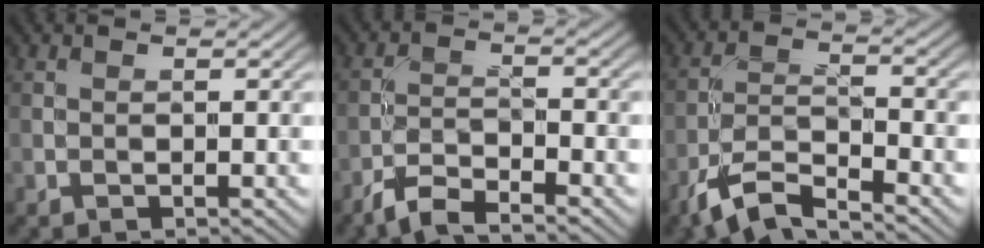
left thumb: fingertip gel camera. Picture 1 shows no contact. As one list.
[{"total": 4.5, "force": [-3.8, 0.9, 2.3], "torque": [-0.048, -0.002, -0.080]}, {"total": 7.2, "force": [-5.4, 1.9, 4.3], "torque": [-0.088, -0.008, -0.112]}]